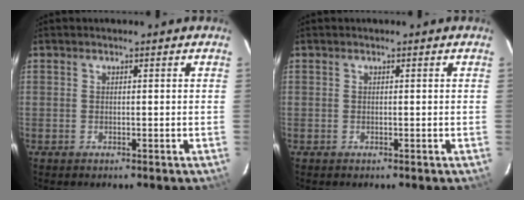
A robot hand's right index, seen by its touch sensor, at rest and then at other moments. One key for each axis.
{"total": 0.0}